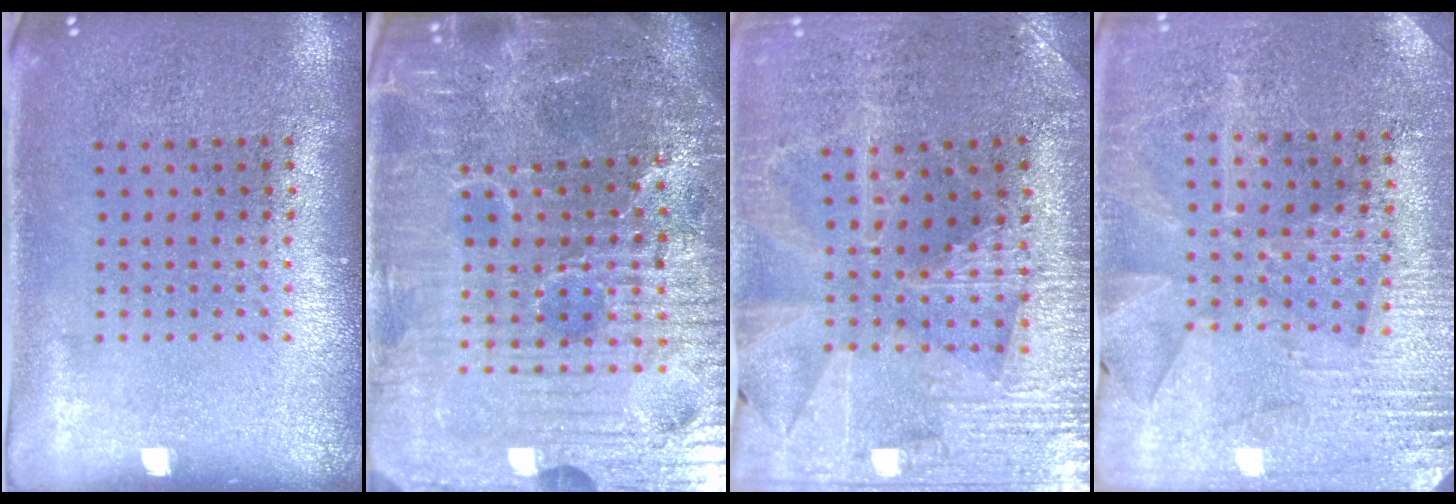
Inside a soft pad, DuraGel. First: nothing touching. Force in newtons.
{"total": 7.2, "press": 6.5, "slide": 3.2}
{"total": 3.0, "press": 2.9, "slide": 0.4}
{"total": 2.9, "press": 2.8, "slide": 0.5}